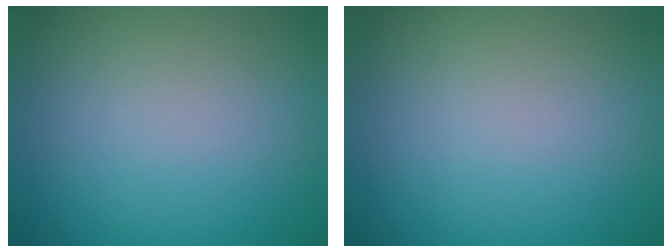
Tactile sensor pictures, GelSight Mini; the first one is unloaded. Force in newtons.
{"total": 0.0}